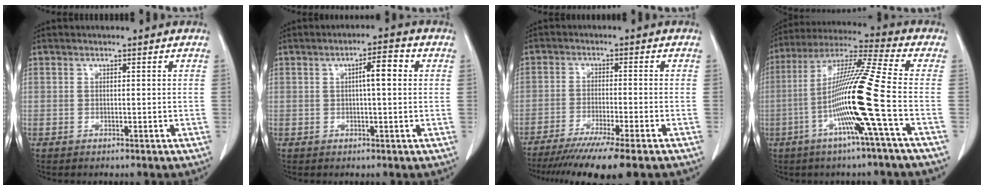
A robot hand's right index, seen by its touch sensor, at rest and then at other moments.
{"total": 4.2, "force": [0.8, 0.6, 4.1], "torque": [-0.064, 0.010, 0.008]}
{"total": 12.1, "force": [-9.5, -0.7, 7.4], "torque": [-0.103, -0.036, -0.149]}
{"total": 15.4, "force": [-4.3, -2.2, 14.7], "torque": [-0.280, -0.005, -0.094]}